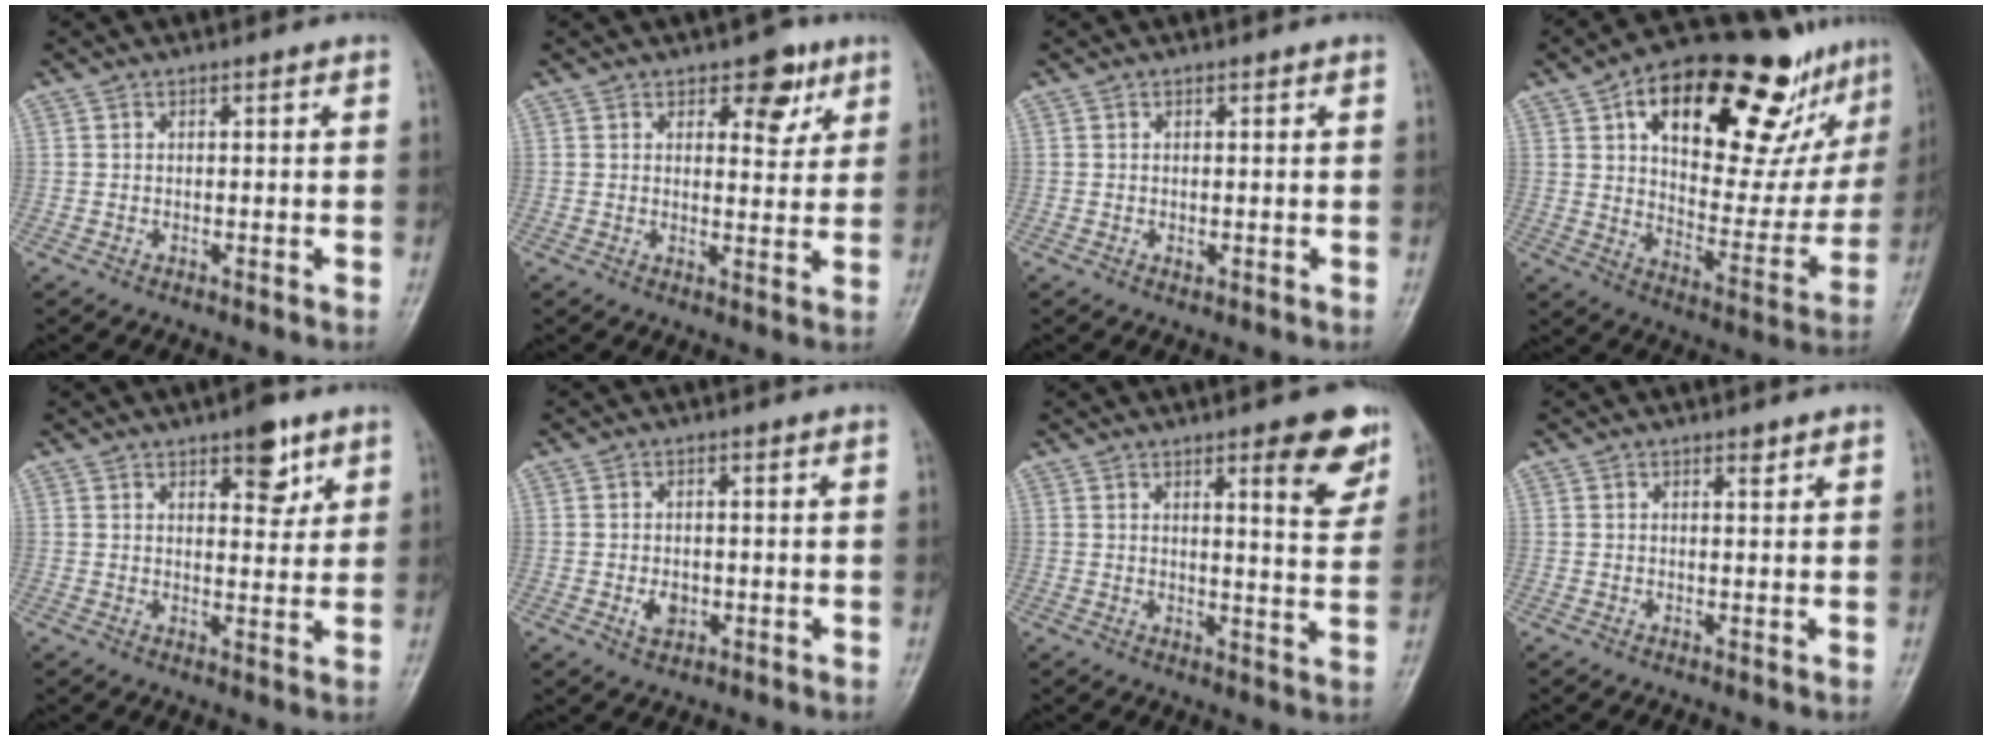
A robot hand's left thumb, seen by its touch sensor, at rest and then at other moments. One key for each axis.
{"total": 6.4, "fx": 3.6, "fy": 3.5, "fz": 3.9, "tx": -0.021, "ty": -0.018, "tz": 0.046}
{"total": 0.6, "fx": 0.1, "fy": 0.5, "fz": 0.3, "tx": -0.003, "ty": -0.001, "tz": 0.000}
{"total": 30.0, "fx": 16.3, "fy": 12.8, "fz": 21.6, "tx": -0.268, "ty": -0.024, "tz": 0.251}
{"total": 6.3, "fx": 3.7, "fy": 2.9, "fz": 4.2, "tx": -0.032, "ty": -0.020, "tz": 0.048}
{"total": 3.0, "fx": -0.6, "fy": 2.2, "fz": 1.9, "tx": -0.025, "ty": 0.000, "tz": -0.007}
{"total": 9.7, "fx": 5.3, "fy": 2.3, "fz": 7.8, "tx": -0.074, "ty": -0.028, "tz": 0.064}
{"total": 0.9, "fx": 0.7, "fy": 0.3, "fz": 0.5, "tx": -0.006, "ty": -0.005, "tz": 0.010}